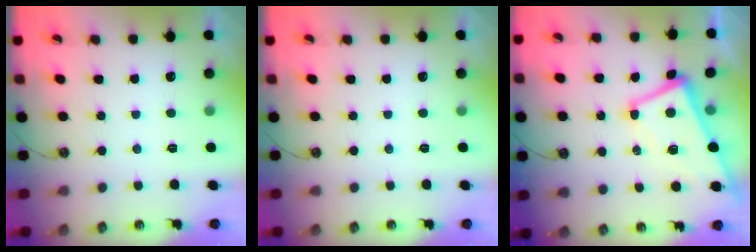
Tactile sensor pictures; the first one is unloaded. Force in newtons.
{"total": 0.0}
{"total": 1.4, "press": 1.1, "slide": 0.9}